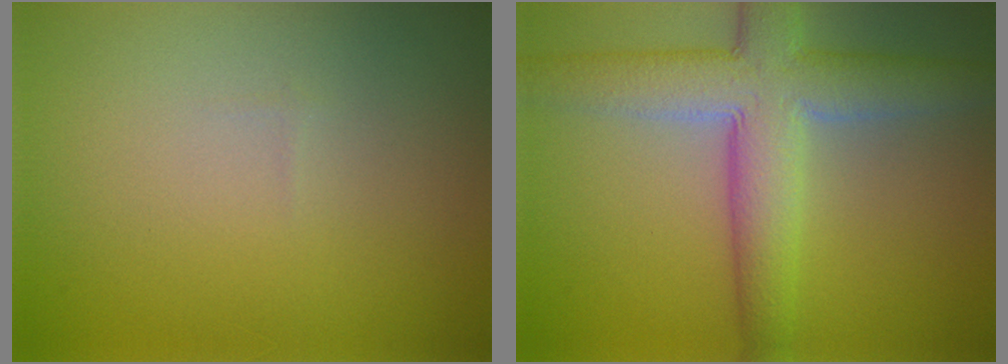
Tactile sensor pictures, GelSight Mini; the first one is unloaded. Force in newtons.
{"total": 7.4, "press": 7.4, "slide": 0.4}